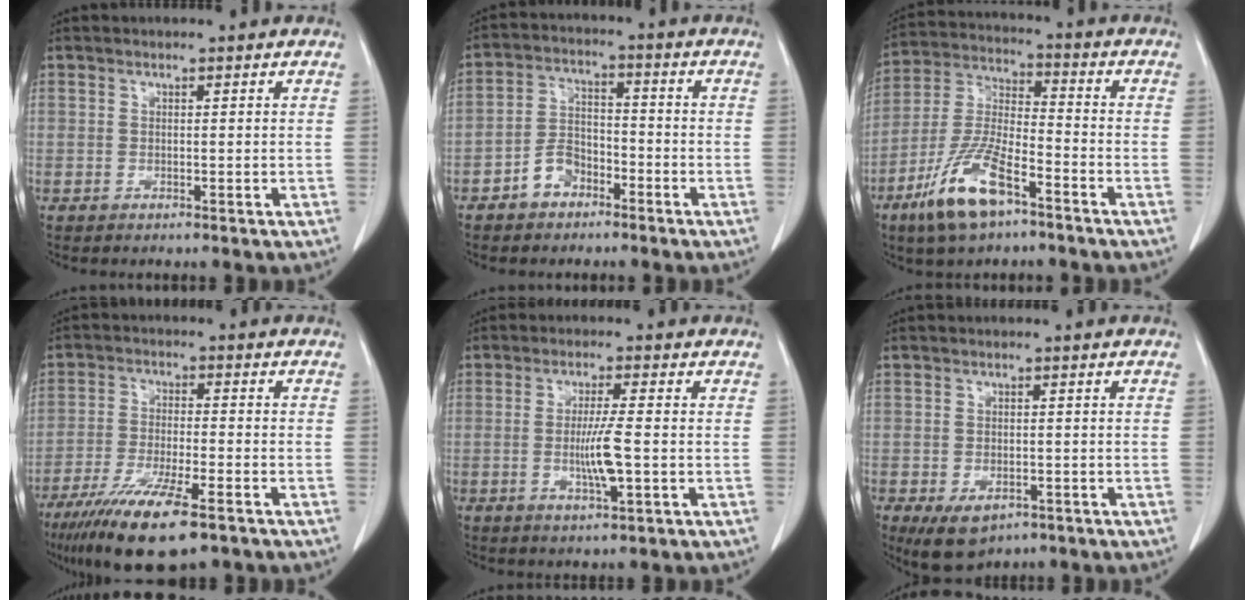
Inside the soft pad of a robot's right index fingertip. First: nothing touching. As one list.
[{"total": 5.7, "force": [-3.4, 3.7, 2.6], "torque": [-0.054, 0.018, -0.063]}, {"total": 12.2, "force": [-7.1, 3.4, 9.3], "torque": [-0.202, -0.009, -0.134]}, {"total": 13.5, "force": [-8.9, 2.4, 9.9], "torque": [-0.184, -0.035, -0.149]}, {"total": 5.7, "force": [-0.9, 0.1, 5.6], "torque": [-0.102, -0.010, -0.014]}, {"total": 6.2, "force": [-3.6, 3.6, 3.6], "torque": [-0.061, -0.006, -0.046]}]